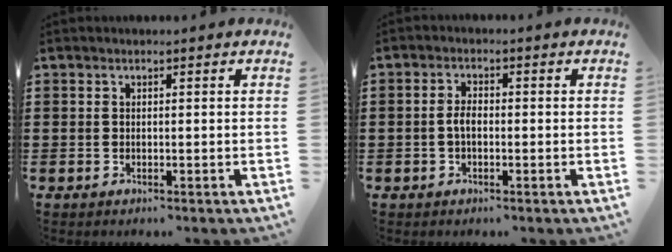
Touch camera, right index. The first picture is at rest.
{"total": 2.4, "force": [-0.4, 1.1, 2.0], "torque": [-0.047, -0.001, -0.011]}